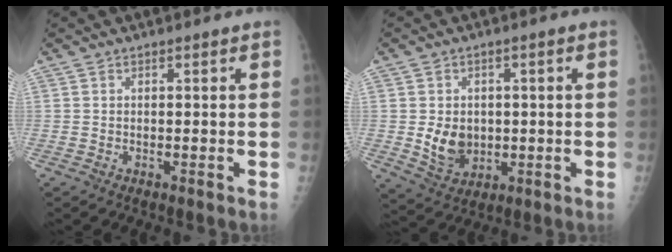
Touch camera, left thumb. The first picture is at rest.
{"total": 7.2, "force": [-0.4, 5.7, 4.4], "torque": [-0.048, -0.005, 0.008]}